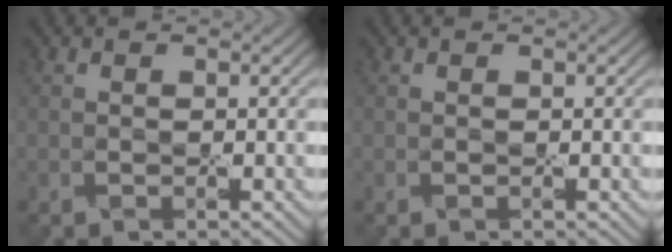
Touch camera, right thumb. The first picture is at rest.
{"total": 0.0}